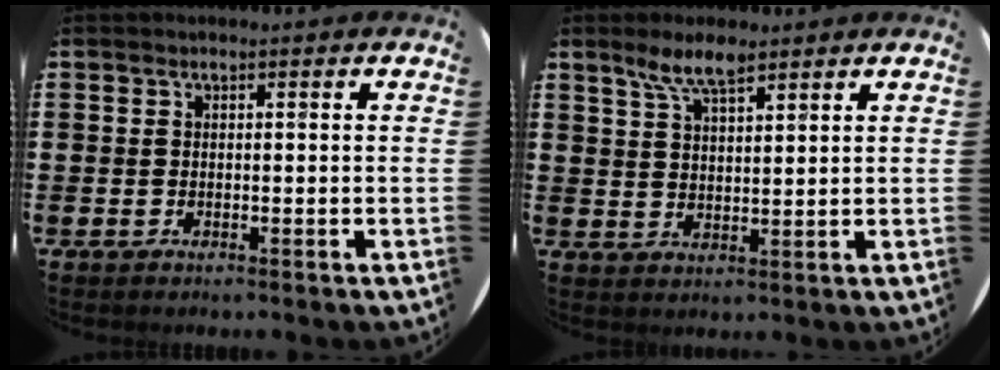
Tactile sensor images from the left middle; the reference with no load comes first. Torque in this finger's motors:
{"motor_torque": [0.93, -0.67, 0.18, 0.04]}